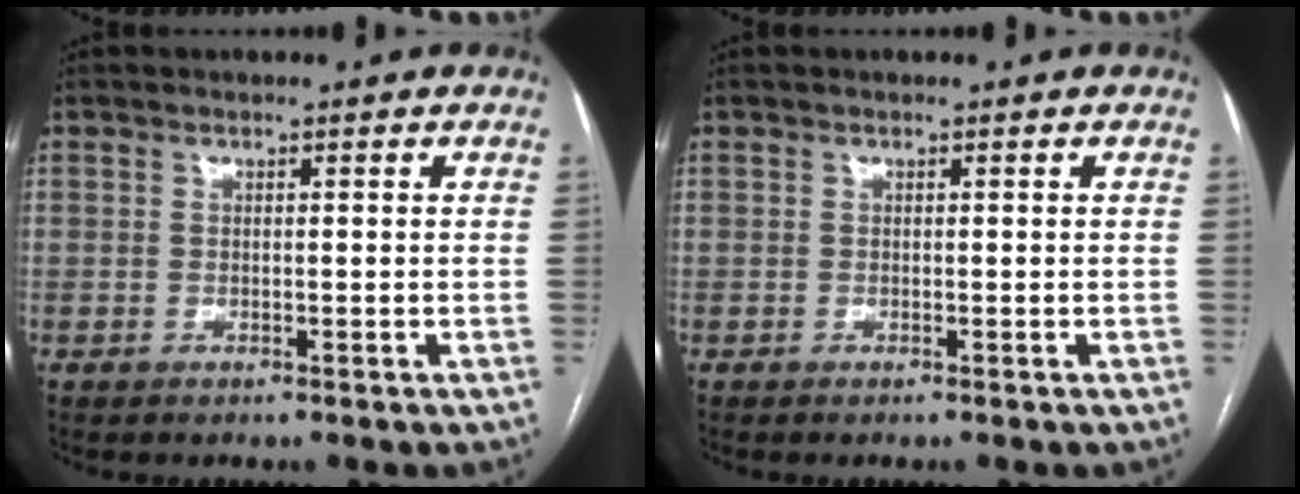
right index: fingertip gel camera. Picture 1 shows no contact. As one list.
[{"total": 0.0}]